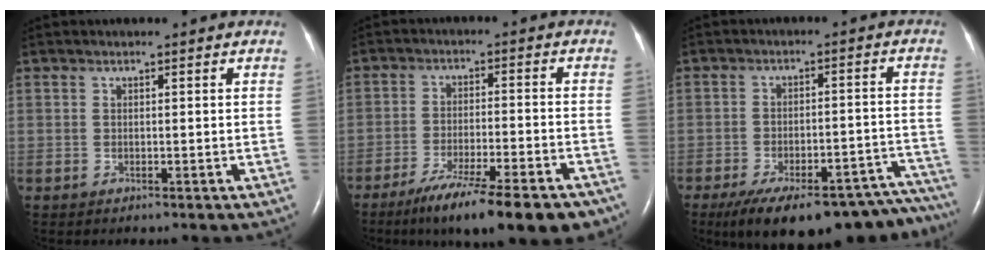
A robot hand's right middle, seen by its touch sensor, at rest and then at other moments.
{"total": 17.1, "force": [-12.8, 2.4, 11.0], "torque": [-0.127, -0.021, -0.194]}
{"total": 23.4, "force": [-20.0, 6.1, 10.4], "torque": [-0.098, 0.015, -0.261]}